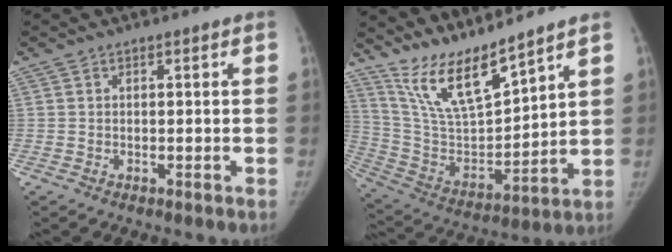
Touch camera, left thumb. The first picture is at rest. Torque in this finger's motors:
{"motor_torque": [0.04, 0.19, 1.00, -1.78, 0.05]}